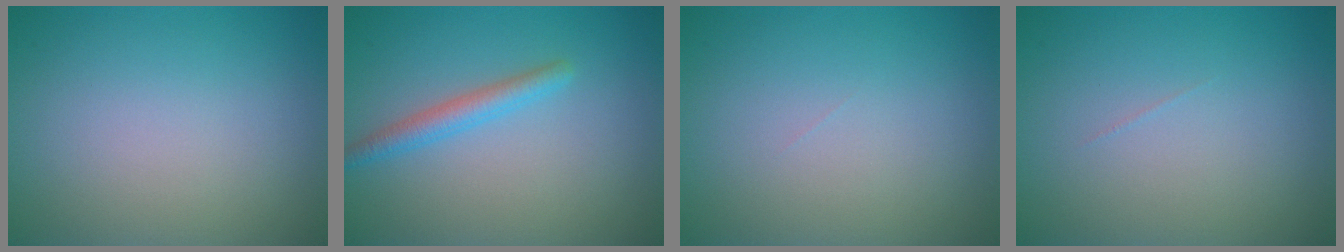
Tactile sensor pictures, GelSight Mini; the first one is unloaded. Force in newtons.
{"total": 2.2, "press": 2.2, "slide": 0.1}
{"total": 0.0}
{"total": 0.0}